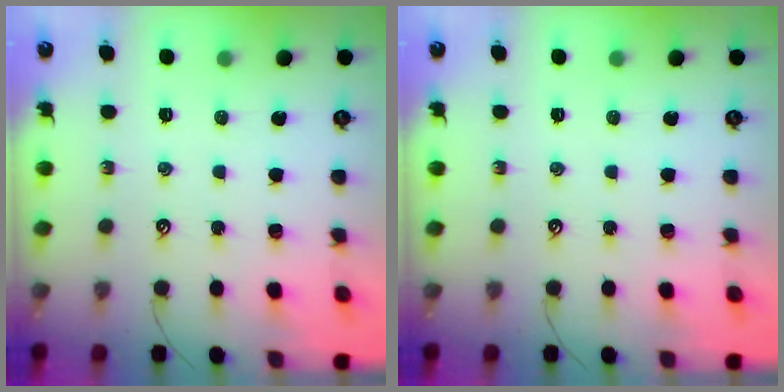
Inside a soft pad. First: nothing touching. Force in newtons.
{"total": 0.0}